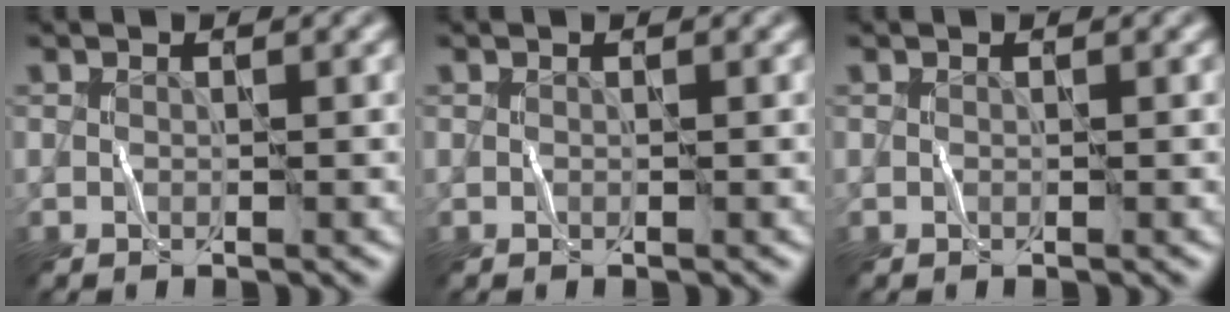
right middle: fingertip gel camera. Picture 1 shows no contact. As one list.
[{"total": 0.0}, {"total": 0.0}]